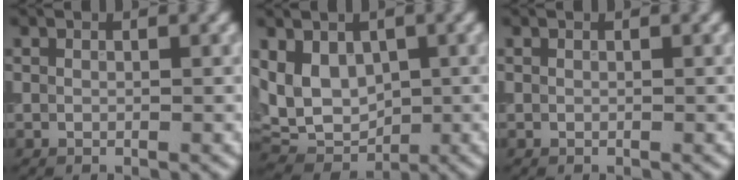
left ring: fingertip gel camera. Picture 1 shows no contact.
{"total": 5.7, "force": [1.0, 4.3, 3.7], "torque": [-0.075, -0.010, 0.012]}
{"total": 0.0}